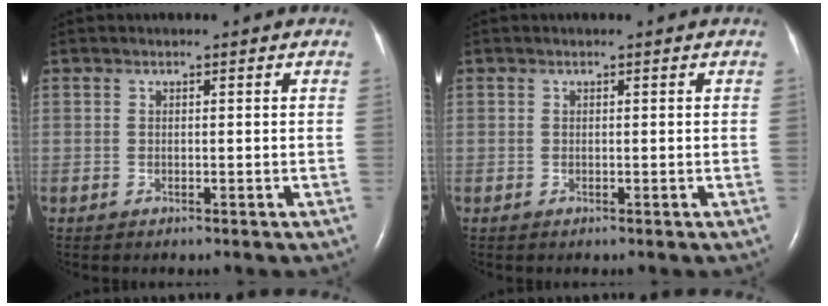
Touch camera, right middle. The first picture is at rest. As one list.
[{"total": 0.0}]